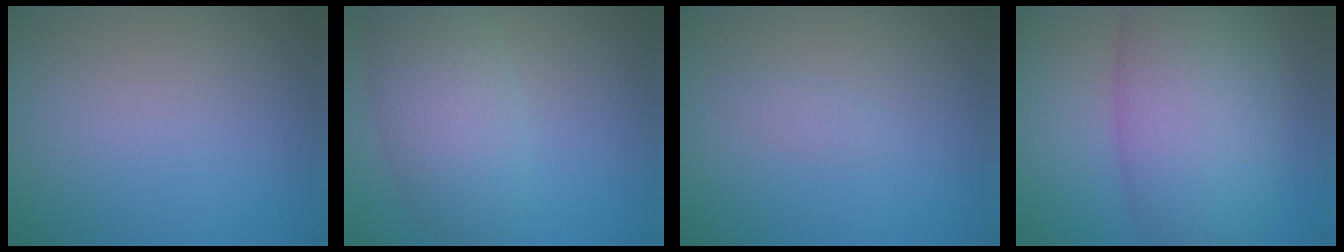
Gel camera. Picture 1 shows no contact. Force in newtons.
{"total": 5.8, "press": 5.8, "slide": 0.2}
{"total": 0.8, "press": 0.8, "slide": 0.1}
{"total": 11.4, "press": 11.4, "slide": 0.6}